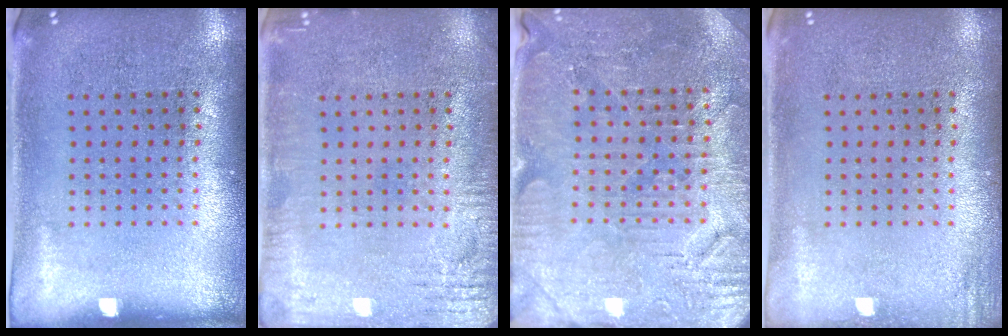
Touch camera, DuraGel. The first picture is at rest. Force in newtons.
{"total": 3.0, "press": 3.0, "slide": 0.2}
{"total": 3.4, "press": 3.3, "slide": 0.4}
{"total": 1.2, "press": 1.2, "slide": 0.3}